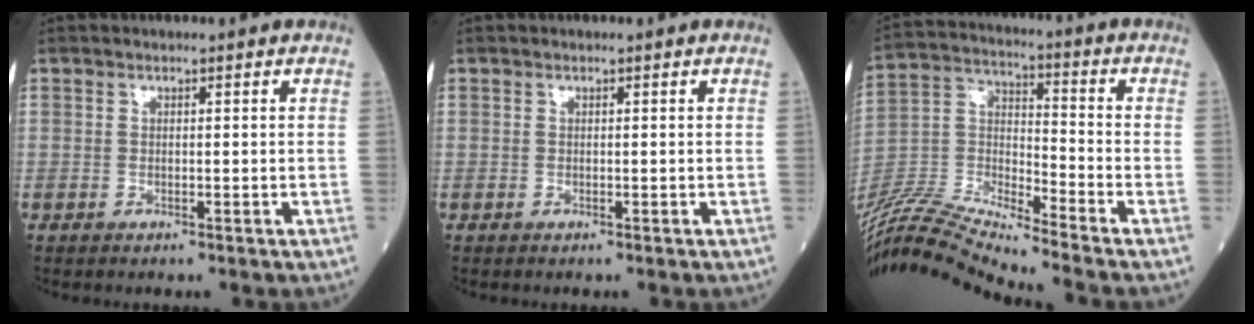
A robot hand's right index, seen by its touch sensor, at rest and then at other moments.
{"total": 0.0}
{"total": 17.4, "force": [-16.3, -1.7, 5.8], "torque": [-0.116, 0.012, -0.306]}